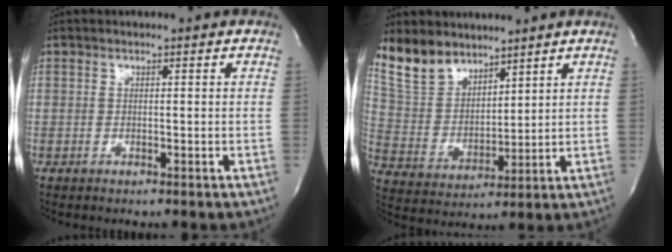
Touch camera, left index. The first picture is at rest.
{"total": 10.7, "force": [8.8, 5.3, 2.9], "torque": [-0.071, 0.013, 0.189]}